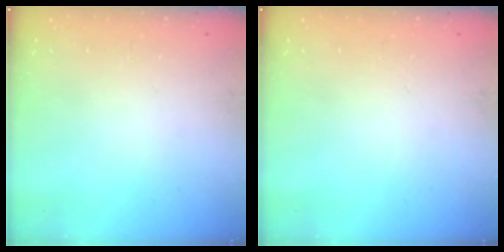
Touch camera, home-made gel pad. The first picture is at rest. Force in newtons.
{"total": 0.0}